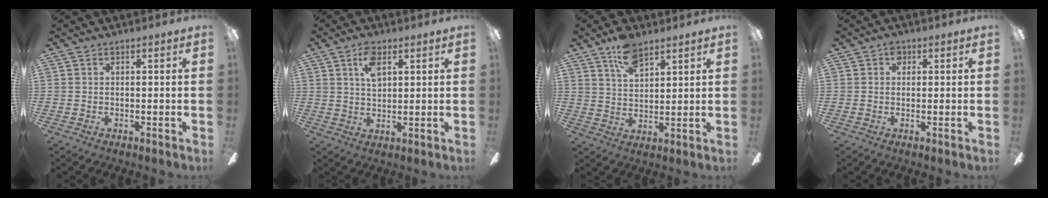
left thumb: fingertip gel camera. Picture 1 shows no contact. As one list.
[{"total": 6.2, "force": [3.2, 3.3, 4.2], "torque": [-0.076, 0.000, 0.054]}, {"total": 8.4, "force": [5.8, 3.7, 4.7], "torque": [-0.083, -0.022, 0.104]}, {"total": 1.8, "force": [0.8, 1.3, 1.0], "torque": [-0.004, -0.004, 0.011]}]